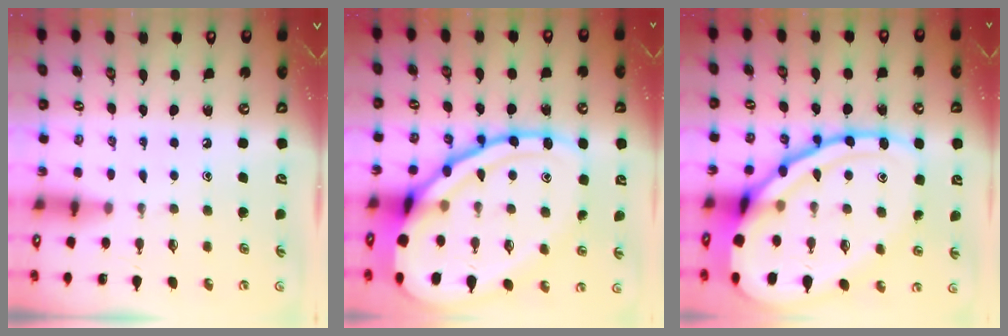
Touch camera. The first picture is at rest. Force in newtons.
{"total": 25.0, "press": 24.9, "slide": 2.2}
{"total": 25.0, "press": 24.9, "slide": 2.2}